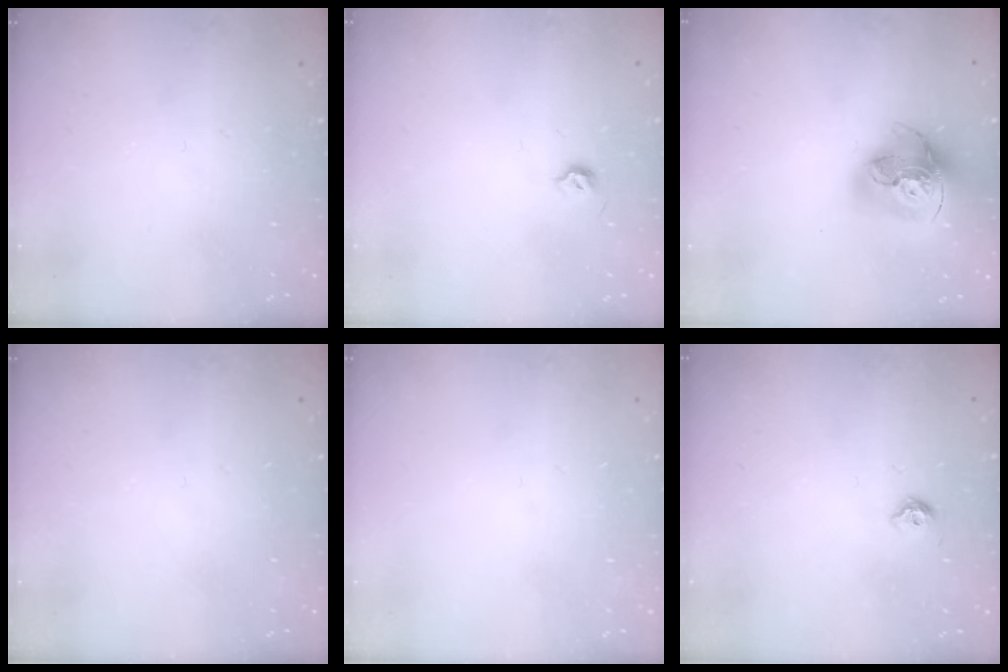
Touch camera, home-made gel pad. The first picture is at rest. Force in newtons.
{"total": 3.9, "press": 3.9, "slide": 0.6}
{"total": 21.0, "press": 20.9, "slide": 2.1}
{"total": 0.0}
{"total": 0.0}
{"total": 5.6, "press": 5.5, "slide": 1.0}